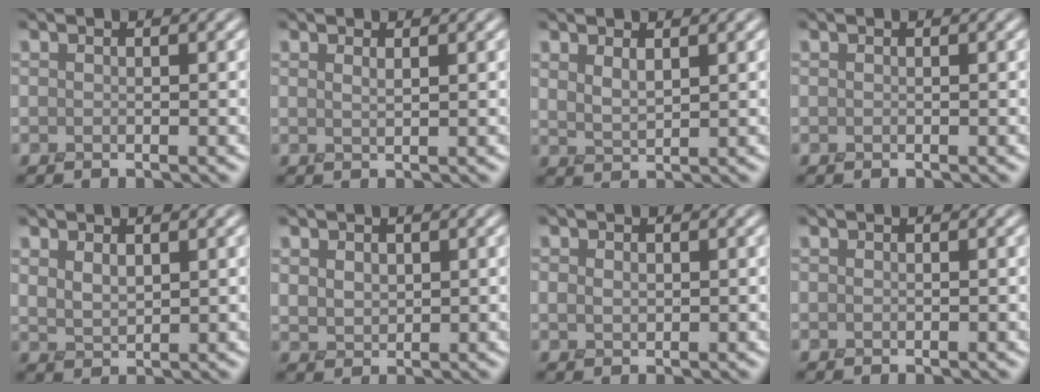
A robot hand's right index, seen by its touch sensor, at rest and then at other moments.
{"total": 0.7, "force": [0.6, -0.2, 0.3], "torque": [-0.013, -0.003, 0.014]}
{"total": 1.8, "force": [1.1, 0.6, 1.2], "torque": [-0.030, -0.005, 0.028]}
{"total": 0.0}
{"total": 2.0, "force": [1.0, 1.1, 1.4], "torque": [-0.036, -0.005, 0.026]}
{"total": 2.1, "force": [0.9, 1.6, 1.1], "torque": [-0.029, 0.000, 0.015]}
{"total": 0.9, "force": [0.3, 0.7, 0.5], "torque": [-0.010, -0.003, 0.008]}
{"total": 0.0}